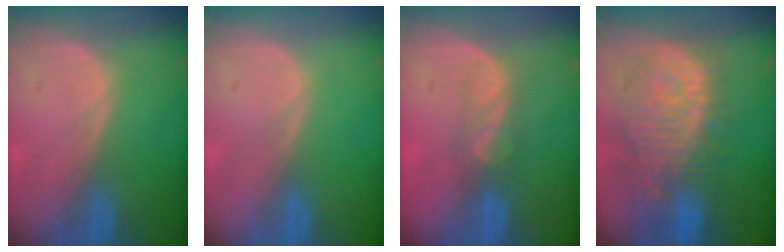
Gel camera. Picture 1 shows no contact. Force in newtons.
{"total": 0.0}
{"total": 3.7, "press": 3.4, "slide": 1.5}
{"total": 12.2, "press": 11.0, "slide": 5.3}